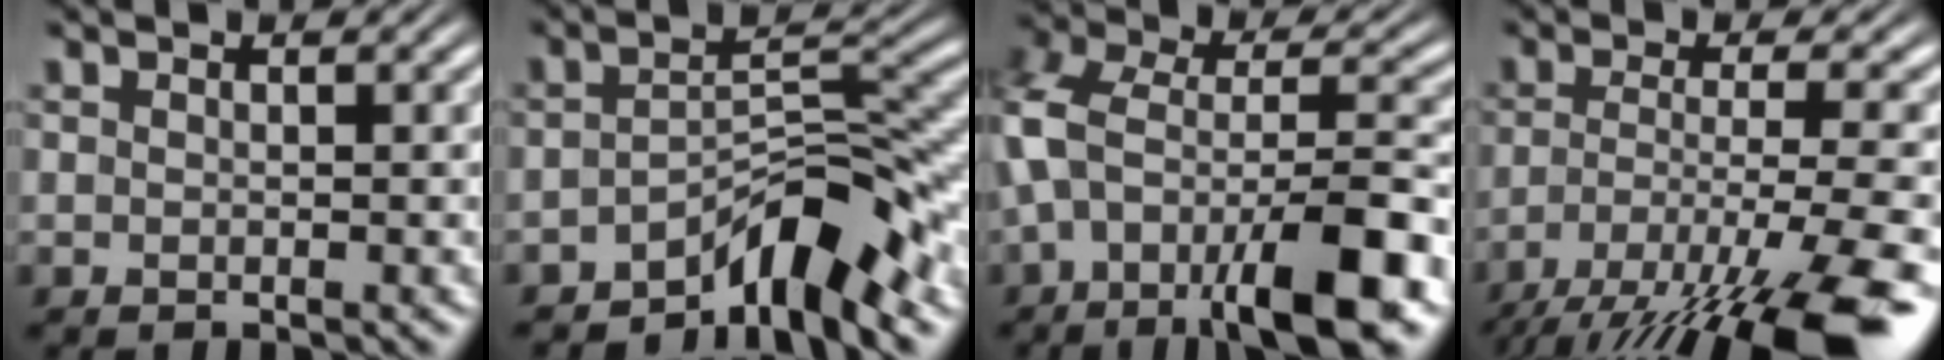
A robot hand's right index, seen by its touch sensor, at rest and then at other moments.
{"total": 6.3, "force": [-4.2, 1.4, 4.5], "torque": [-0.069, -0.008, -0.066]}
{"total": 8.3, "force": [-2.4, 4.1, 6.8], "torque": [-0.141, -0.029, -0.022]}
{"total": 9.8, "force": [-5.1, 2.9, 7.9], "torque": [-0.131, -0.046, -0.053]}